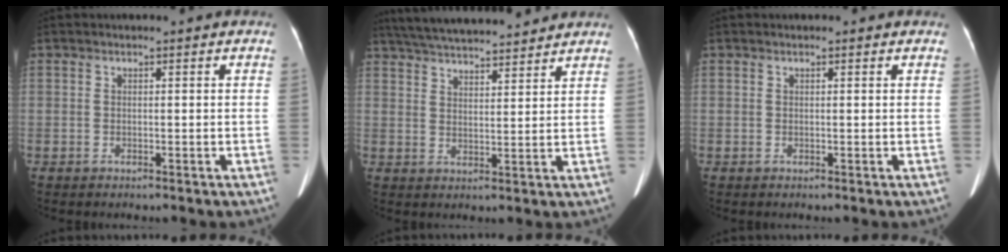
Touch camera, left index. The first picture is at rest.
{"total": 16.5, "force": [15.0, 2.6, 6.3], "torque": [-0.112, 0.039, 0.227]}
{"total": 0.8, "force": [0.6, 0.5, 0.1], "torque": [-0.005, 0.012, 0.007]}